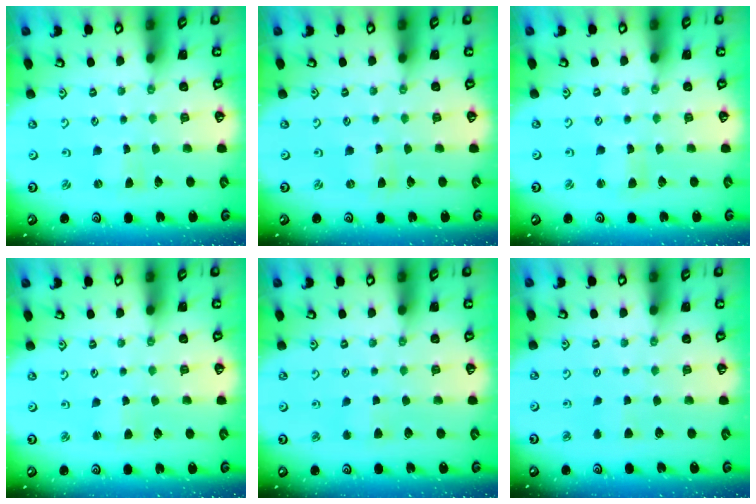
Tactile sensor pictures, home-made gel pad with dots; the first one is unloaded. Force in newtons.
{"total": 0.6, "press": 0.6, "slide": 0.1}
{"total": 2.0, "press": 2.0, "slide": 0.3}
{"total": 1.9, "press": 1.9, "slide": 0.2}
{"total": 3.2, "press": 3.2, "slide": 0.6}
{"total": 3.8, "press": 3.8, "slide": 0.6}